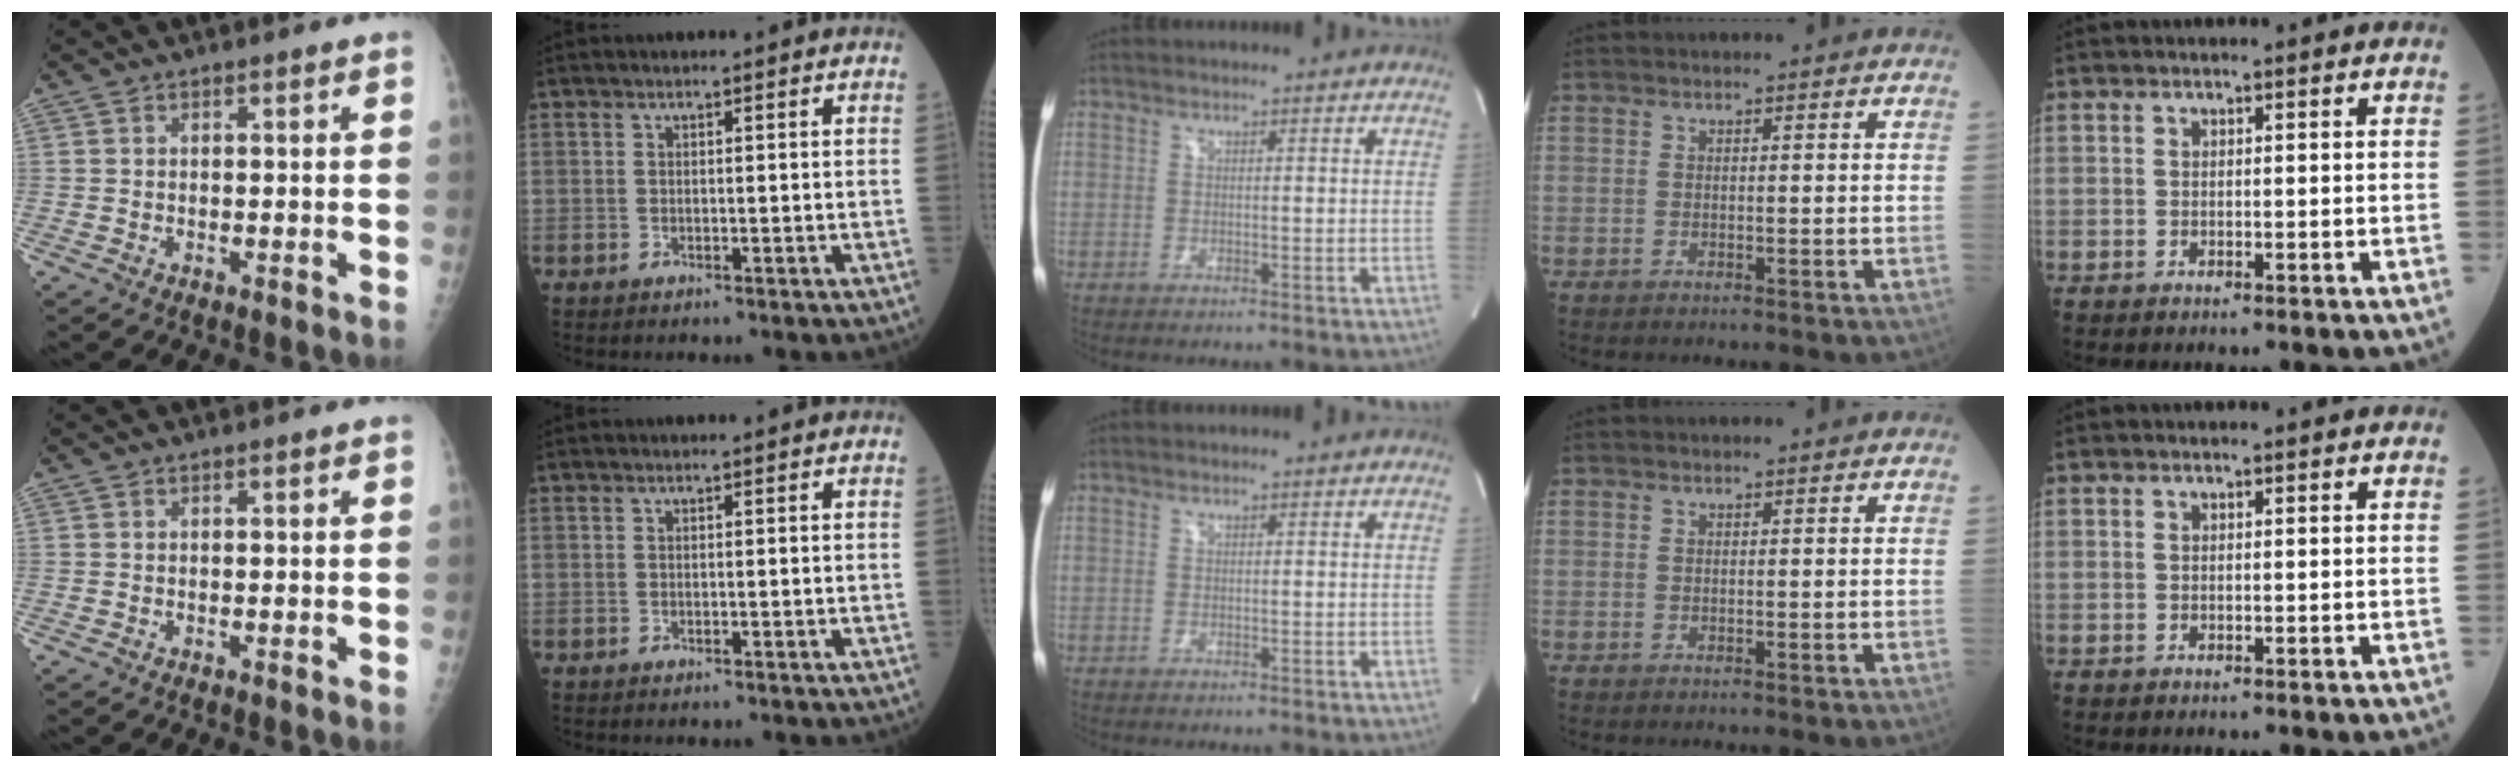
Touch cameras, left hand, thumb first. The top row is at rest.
{}